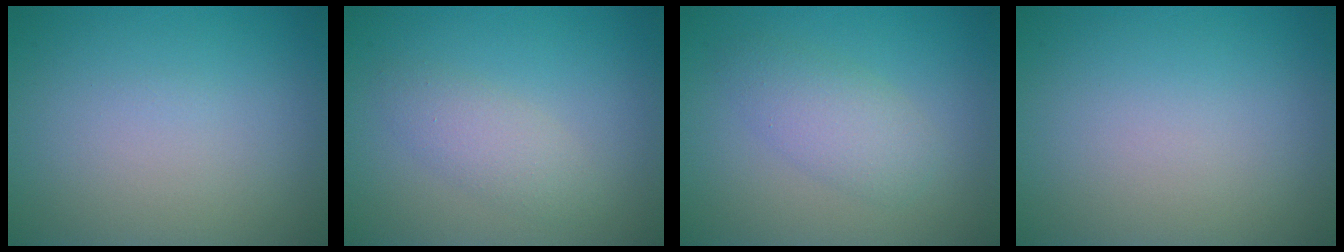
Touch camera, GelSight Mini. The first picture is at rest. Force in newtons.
{"total": 2.2, "press": 2.2, "slide": 0.2}
{"total": 3.0, "press": 3.0, "slide": 0.1}
{"total": 0.0}